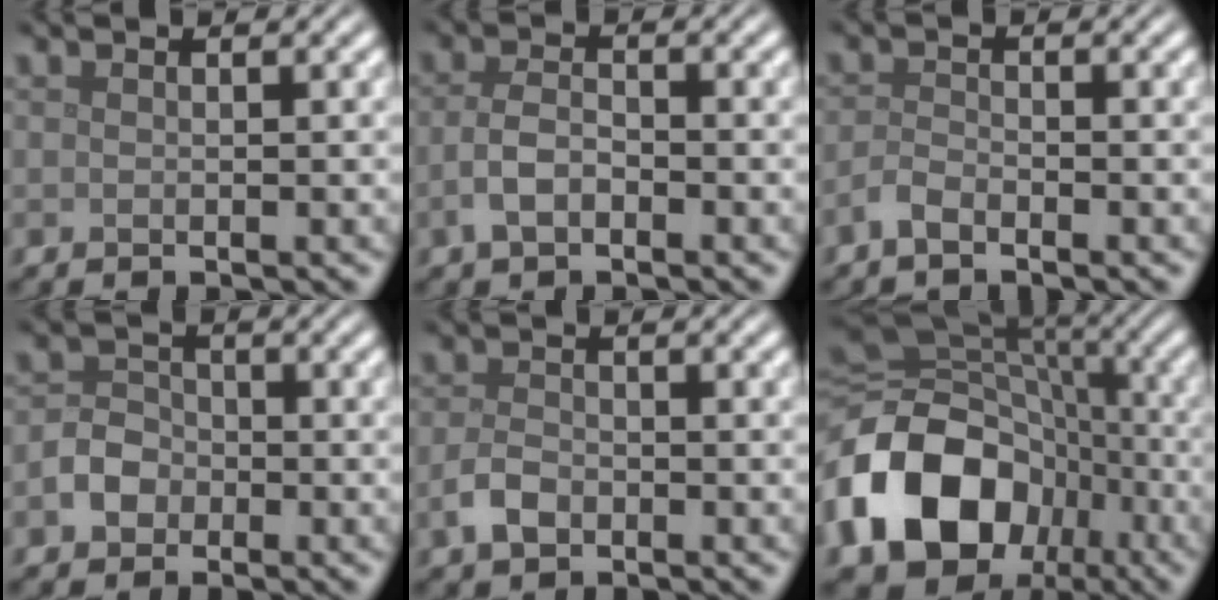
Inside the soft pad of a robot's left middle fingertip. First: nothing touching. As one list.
[{"total": 2.6, "force": [-1.1, 1.4, 1.9], "torque": [-0.041, 0.003, -0.026]}, {"total": 1.6, "force": [-1.2, 0.6, 0.9], "torque": [-0.022, 0.002, -0.030]}, {"total": 2.8, "force": [-1.1, 2.3, 1.2], "torque": [-0.014, 0.004, -0.026]}, {"total": 2.3, "force": [-1.0, 1.5, 1.4], "torque": [-0.028, 0.001, -0.025]}, {"total": 17.8, "force": [-5.7, 13.8, 9.7], "torque": [-0.227, -0.018, -0.108]}]